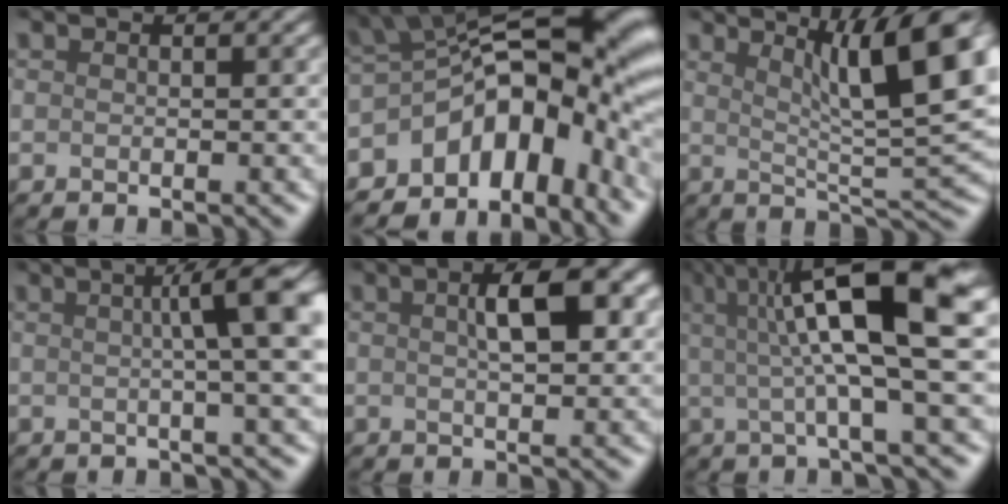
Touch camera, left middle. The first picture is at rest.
{"total": 11.5, "force": [-4.1, 6.5, 8.5], "torque": [-0.118, 0.020, -0.063]}
{"total": 9.2, "force": [3.3, 1.2, 8.5], "torque": [-0.114, 0.014, 0.066]}
{"total": 7.1, "force": [1.4, 0.5, 6.9], "torque": [-0.093, 0.016, 0.028]}
{"total": 3.3, "force": [1.0, 0.3, 3.1], "torque": [-0.054, 0.016, 0.023]}
{"total": 10.5, "force": [2.6, 1.8, 10.0], "torque": [-0.154, 0.019, 0.052]}